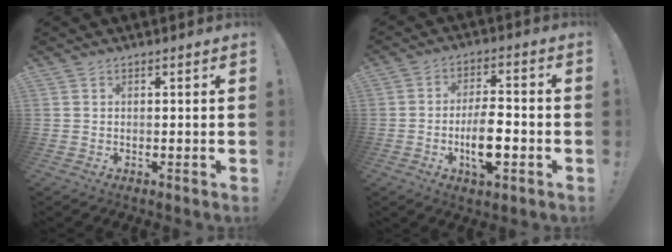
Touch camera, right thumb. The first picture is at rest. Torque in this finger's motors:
{"motor_torque": [2.11, 1.91, 0.16, -0.91, 0.25]}